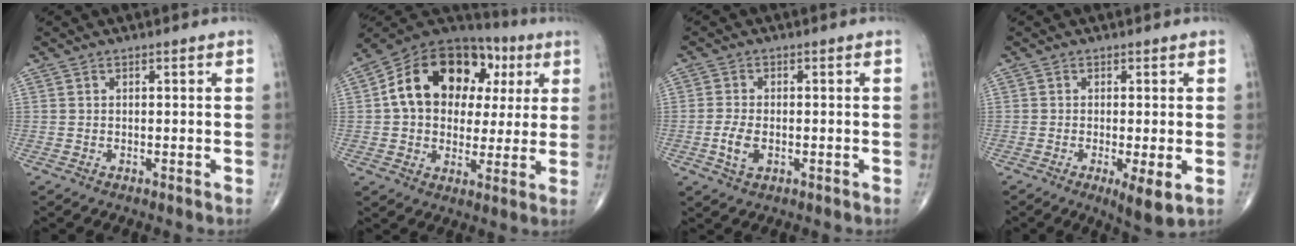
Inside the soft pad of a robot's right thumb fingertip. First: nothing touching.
{"total": 20.8, "force": [4.6, 14.5, 14.2], "torque": [-0.195, 0.027, 0.068]}
{"total": 4.2, "force": [-1.0, 2.4, 3.3], "torque": [-0.069, 0.000, -0.019]}
{"total": 5.3, "force": [-1.4, 1.1, 5.0], "torque": [-0.086, -0.019, -0.025]}